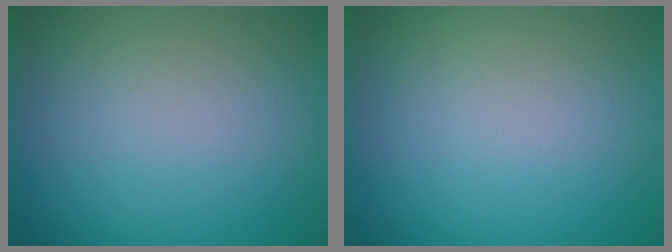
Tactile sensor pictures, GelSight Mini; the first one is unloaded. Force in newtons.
{"total": 0.0}